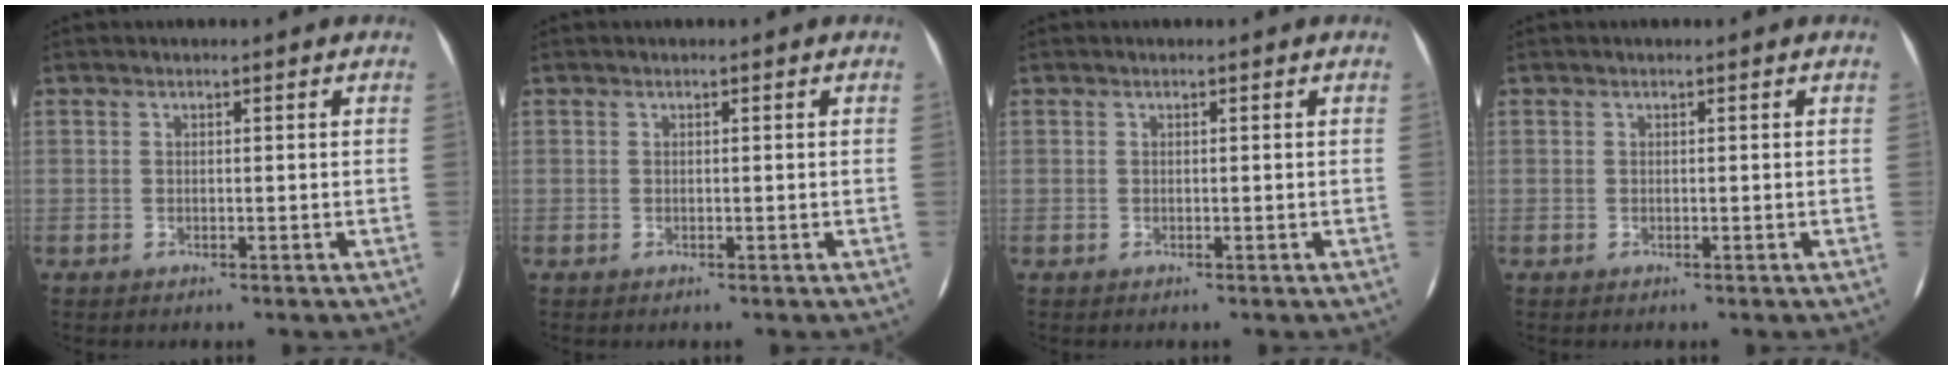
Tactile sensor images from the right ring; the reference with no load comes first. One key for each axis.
{"total": 0.0}
{"total": 0.0}
{"total": 0.0}